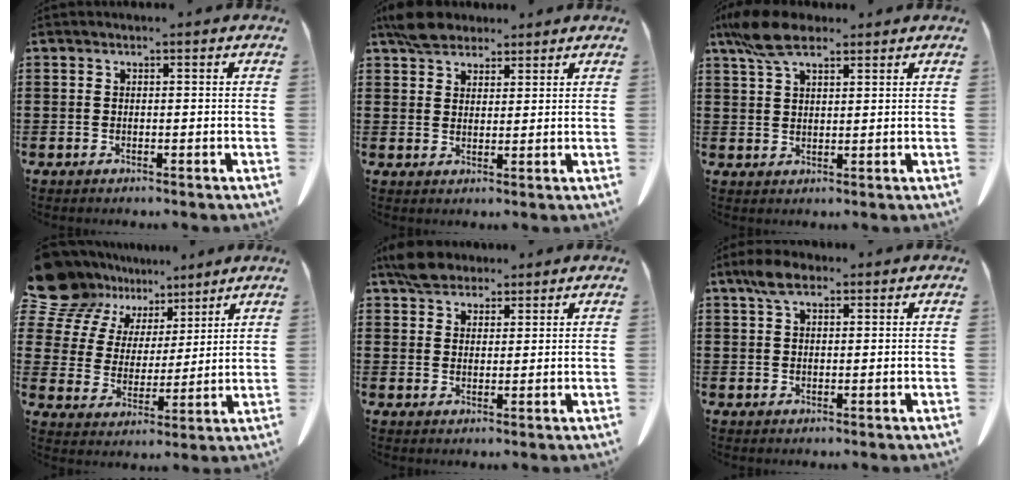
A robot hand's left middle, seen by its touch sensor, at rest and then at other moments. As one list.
[{"total": 4.7, "force": [3.9, 2.2, 1.6], "torque": [-0.035, -0.001, 0.074]}, {"total": 7.3, "force": [5.0, 2.6, 4.7], "torque": [-0.111, -0.002, 0.092]}, {"total": 10.8, "force": [8.7, 6.2, 1.7], "torque": [-0.086, -0.046, 0.171]}, {"total": 4.5, "force": [3.7, 2.1, 1.5], "torque": [-0.034, 0.001, 0.069]}, {"total": 4.1, "force": [2.5, 1.8, 2.8], "torque": [-0.062, 0.007, 0.045]}]